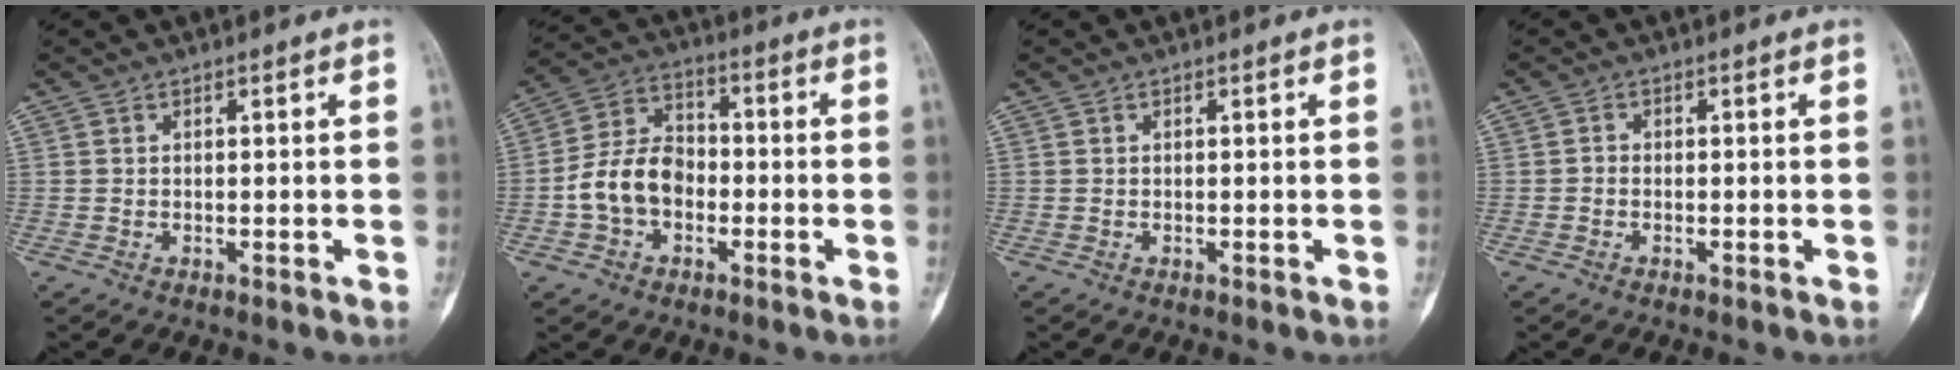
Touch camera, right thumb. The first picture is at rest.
{"total": 11.0, "force": [-2.8, 8.9, 5.9], "torque": [-0.088, 0.044, -0.061]}
{"total": 0.0}
{"total": 0.8, "force": [-0.3, 0.7, 0.4], "torque": [0.002, 0.004, -0.010]}